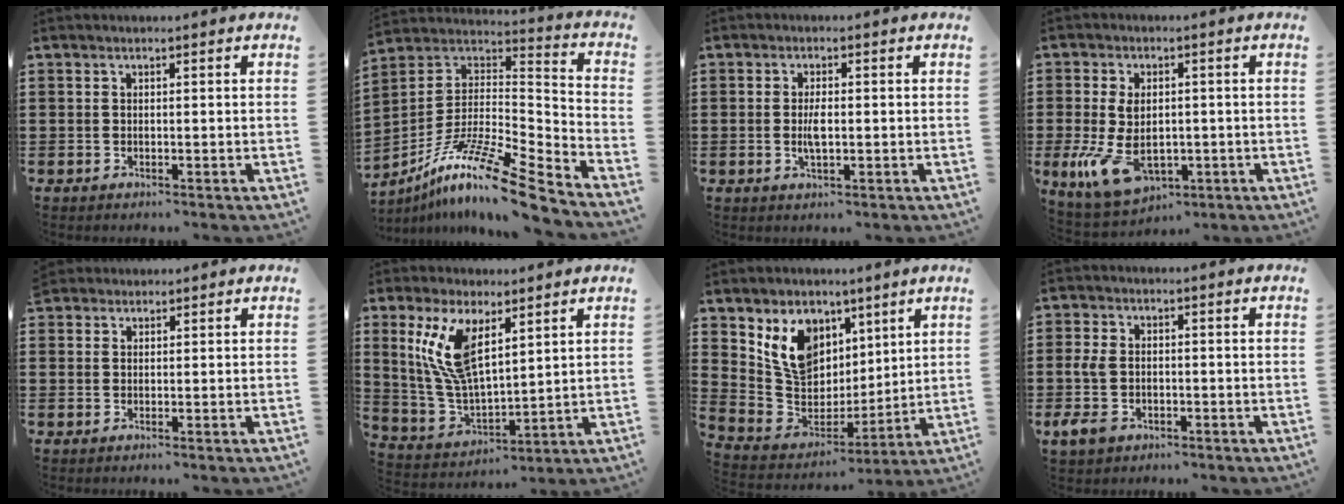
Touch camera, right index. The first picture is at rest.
{"total": 13.7, "force": [-9.9, 1.2, 9.5], "torque": [-0.176, 0.012, -0.187]}
{"total": 3.2, "force": [-0.3, 1.1, 3.0], "torque": [-0.069, -0.006, -0.010]}
{"total": 9.5, "force": [-1.4, 5.7, 7.5], "torque": [-0.178, -0.005, -0.025]}
{"total": 1.7, "force": [1.5, 0.7, -0.2], "torque": [0.000, 0.003, 0.032]}
{"total": 10.7, "force": [4.7, 4.6, 8.4], "torque": [-0.200, -0.014, 0.081]}
{"total": 10.1, "force": [5.4, 7.9, 3.3], "torque": [-0.102, -0.020, 0.112]}
{"total": 4.5, "force": [-1.2, 2.9, 3.2], "torque": [-0.088, -0.004, -0.030]}